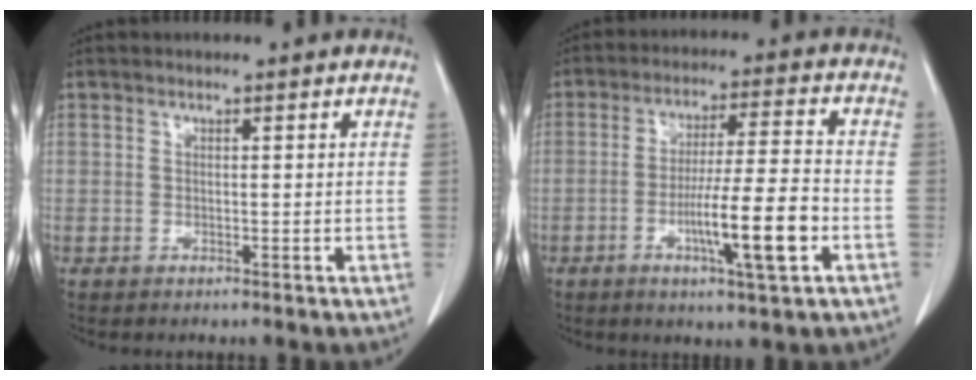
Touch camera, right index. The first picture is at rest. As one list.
[{"total": 11.0, "force": [-3.8, 0.2, 10.3], "torque": [-0.178, -0.004, -0.062]}]